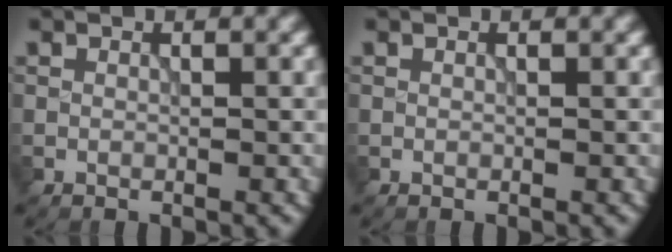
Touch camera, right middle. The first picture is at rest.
{"total": 0.0}